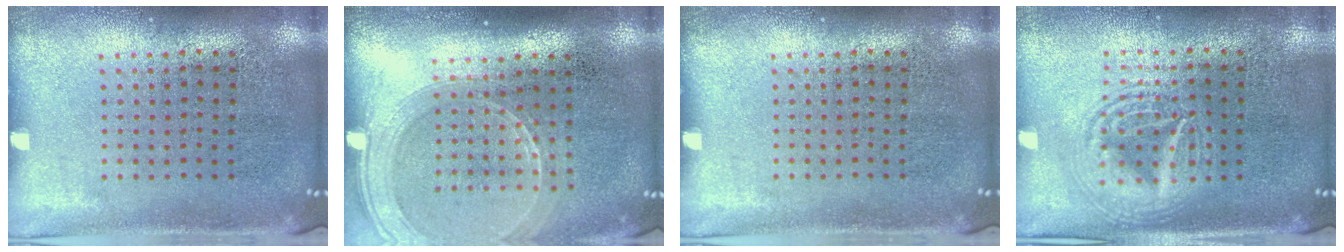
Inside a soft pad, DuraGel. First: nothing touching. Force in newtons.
{"total": 2.0, "press": 1.8, "slide": 0.9}
{"total": 0.0}
{"total": 2.8, "press": 2.8, "slide": 0.4}